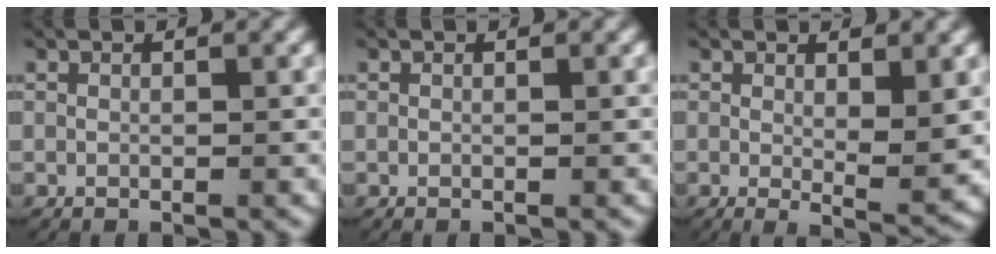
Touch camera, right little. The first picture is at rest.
{"total": 0.0}
{"total": 2.8, "force": [0.7, 0.7, 2.7], "torque": [-0.039, -0.020, 0.014]}